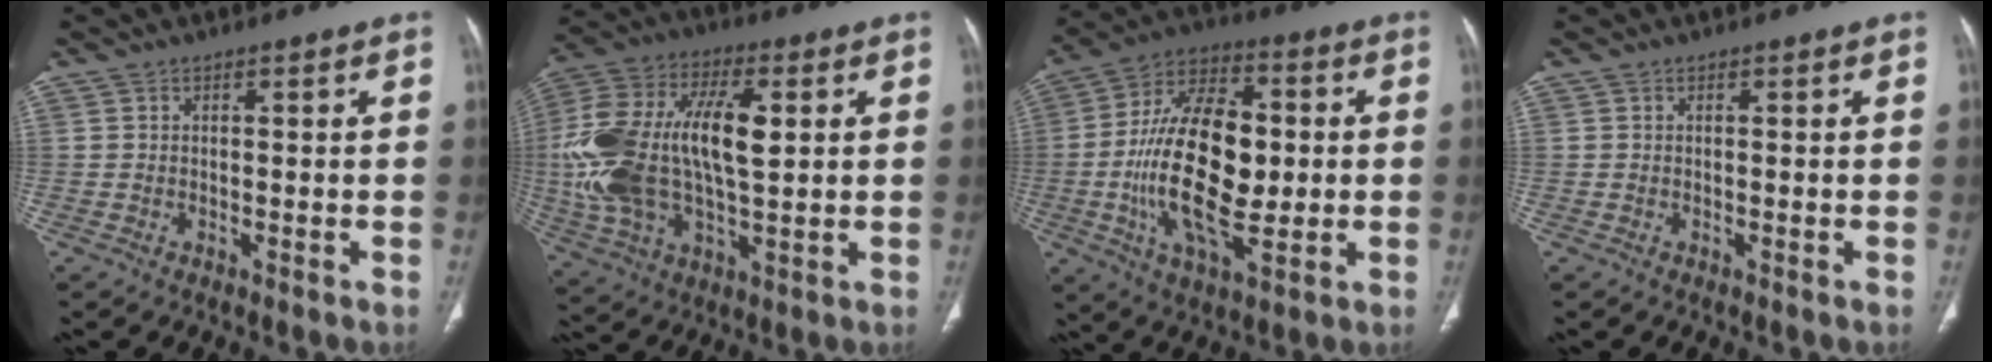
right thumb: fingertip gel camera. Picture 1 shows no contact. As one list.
[{"total": 23.5, "force": [2.1, 11.9, 20.2], "torque": [-0.427, 0.012, 0.035]}, {"total": 22.0, "force": [-1.0, 11.2, 18.9], "torque": [-0.327, 0.010, -0.015]}, {"total": 0.0}]